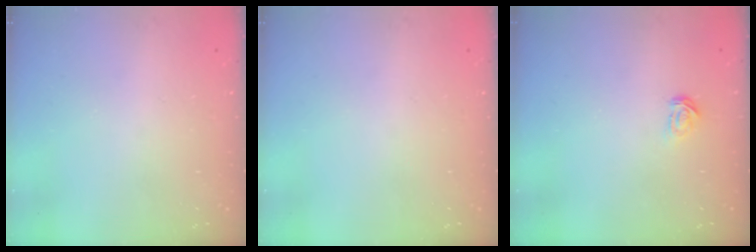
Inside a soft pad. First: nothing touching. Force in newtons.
{"total": 0.0}
{"total": 1.8, "press": 1.7, "slide": 0.2}